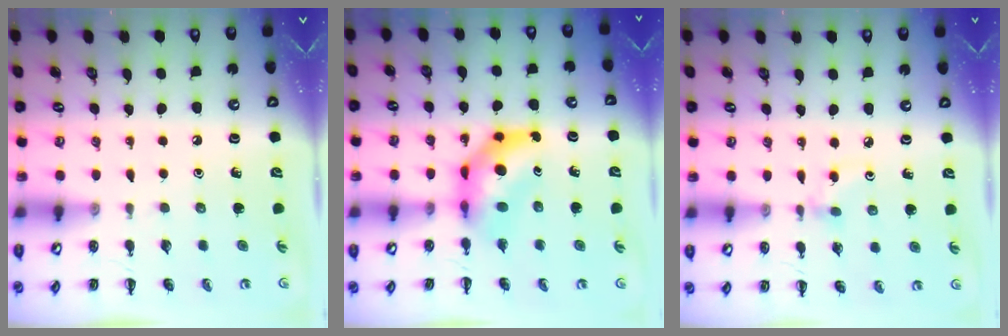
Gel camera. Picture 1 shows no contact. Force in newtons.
{"total": 7.5, "press": 7.3, "slide": 1.9}
{"total": 2.5, "press": 2.4, "slide": 0.9}